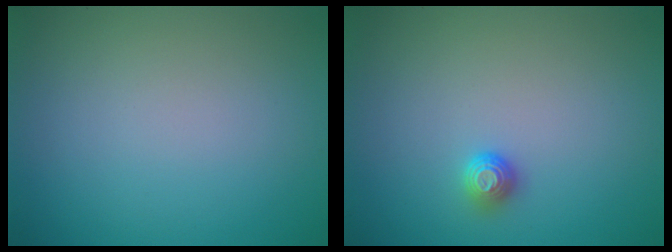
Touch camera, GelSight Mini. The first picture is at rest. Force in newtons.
{"total": 1.2, "press": 1.1, "slide": 0.4}